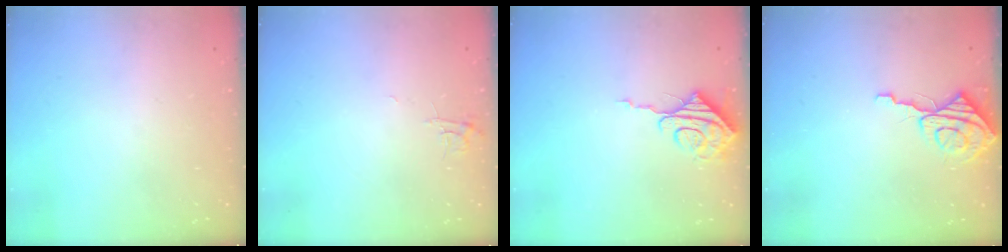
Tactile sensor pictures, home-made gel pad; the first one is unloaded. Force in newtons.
{"total": 3.8, "press": 3.7, "slide": 0.7}
{"total": 8.2, "press": 8.2, "slide": 0.7}
{"total": 9.1, "press": 9.1, "slide": 0.7}